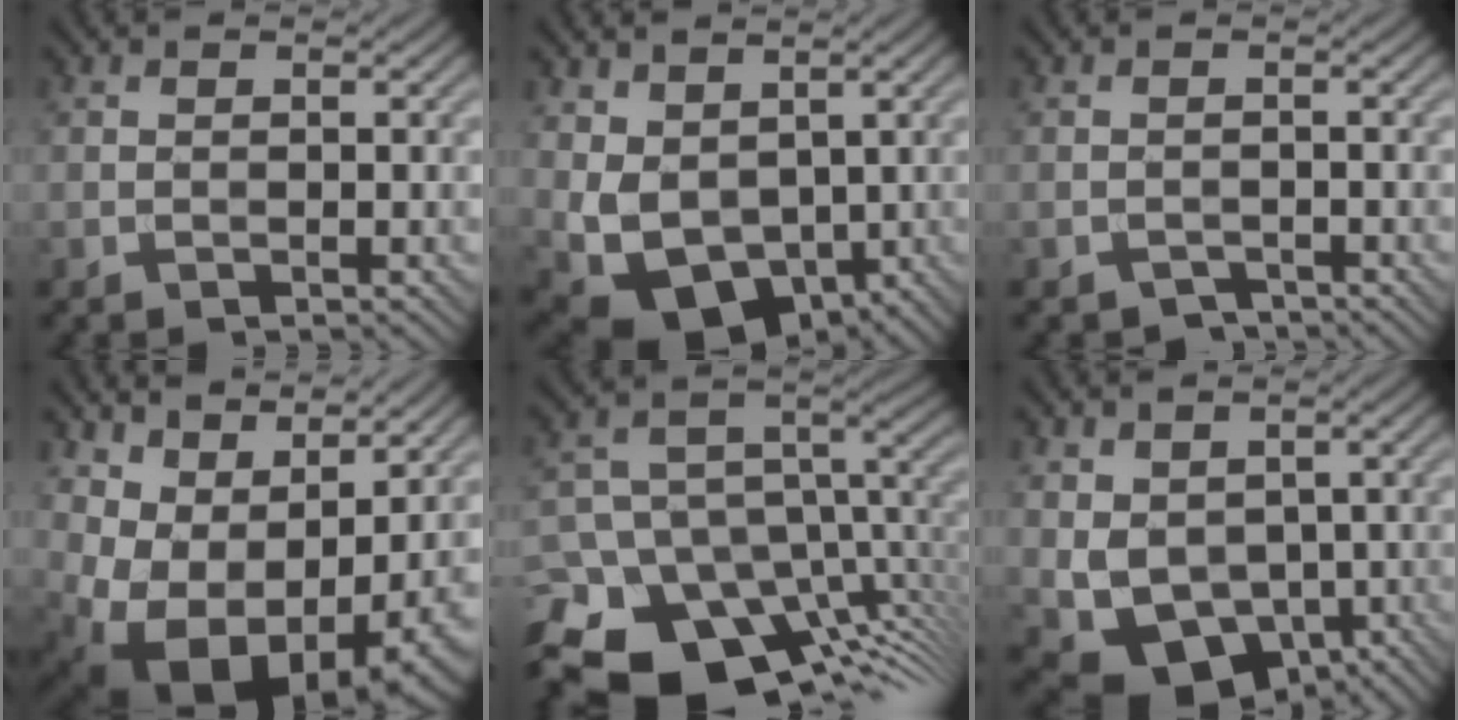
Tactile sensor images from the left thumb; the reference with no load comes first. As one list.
[{"total": 7.8, "force": [0.8, 5.5, 5.6], "torque": [-0.142, -0.019, 0.020]}, {"total": 1.5, "force": [-1.3, 0.7, 0.3], "torque": [-0.001, 0.000, -0.025]}, {"total": 13.1, "force": [2.4, 8.5, 9.7], "torque": [-0.181, -0.022, 0.074]}, {"total": 17.1, "force": [-10.0, 10.1, 9.6], "torque": [-0.204, -0.007, -0.144]}, {"total": 7.6, "force": [-0.4, 5.9, 4.7], "torque": [-0.118, -0.034, 0.000]}]